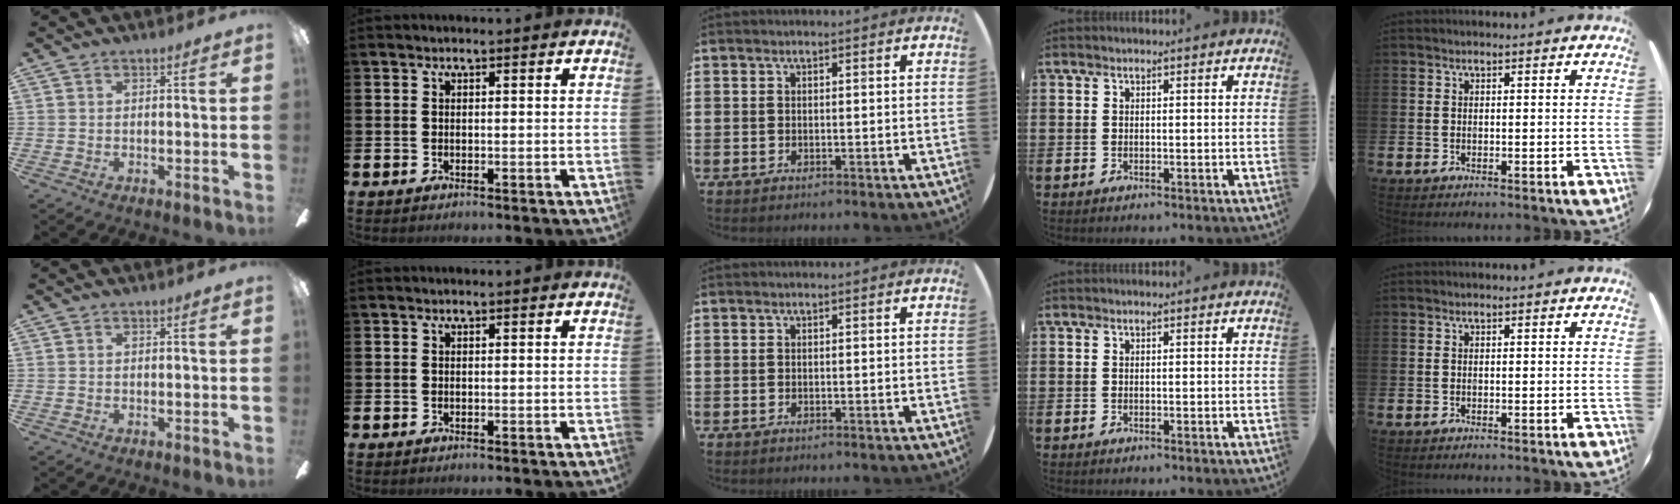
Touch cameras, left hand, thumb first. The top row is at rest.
{}